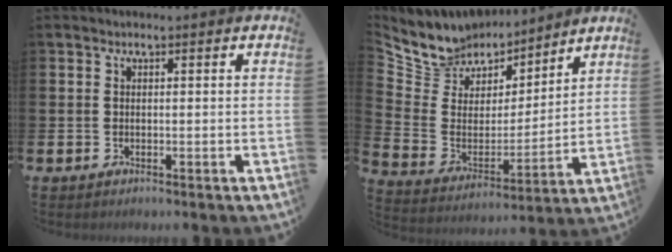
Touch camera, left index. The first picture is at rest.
{"total": 9.1, "force": [8.3, 3.5, -0.9], "torque": [-0.044, -0.074, 0.155]}